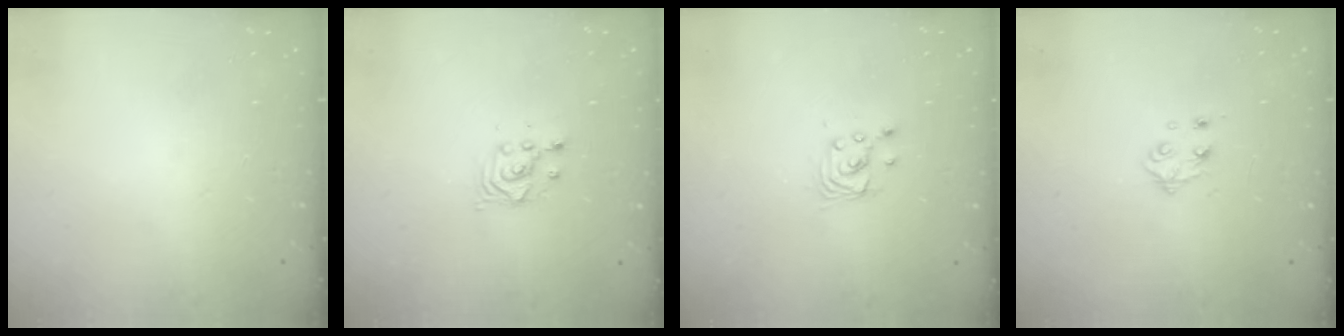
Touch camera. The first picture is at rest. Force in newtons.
{"total": 2.8, "press": 2.8, "slide": 0.1}
{"total": 2.8, "press": 2.8, "slide": 0.2}
{"total": 4.2, "press": 4.1, "slide": 0.8}